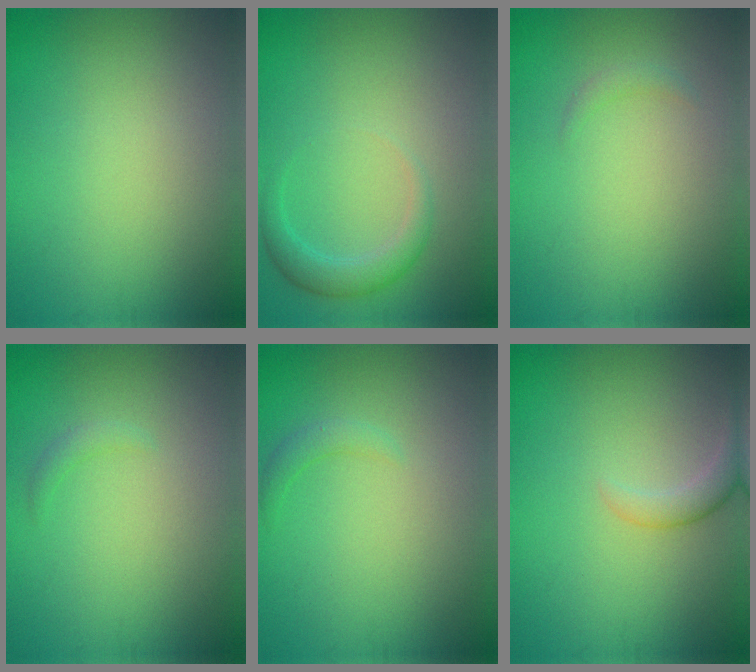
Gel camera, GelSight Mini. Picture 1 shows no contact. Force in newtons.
{"total": 2.2, "press": 2.2, "slide": 0.2}
{"total": 0.7, "press": 0.7, "slide": 0.1}
{"total": 0.9, "press": 0.9, "slide": 0.1}
{"total": 1.3, "press": 1.3, "slide": 0.1}
{"total": 2.0, "press": 2.0, "slide": 0.2}